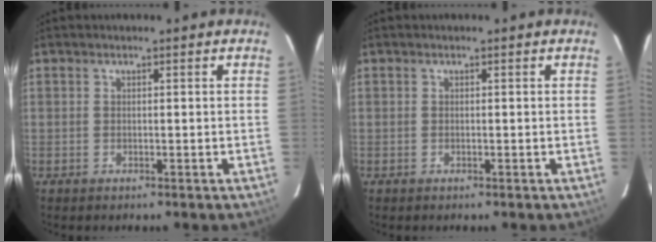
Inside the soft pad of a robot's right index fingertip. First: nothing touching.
{"total": 0.0}